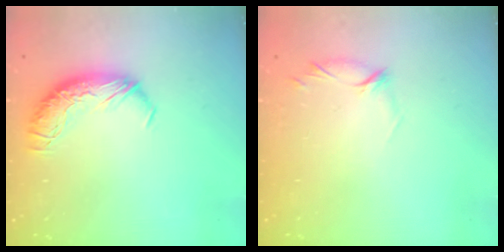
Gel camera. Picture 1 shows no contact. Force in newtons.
{"total": 6.4, "press": 6.3, "slide": 1.0}